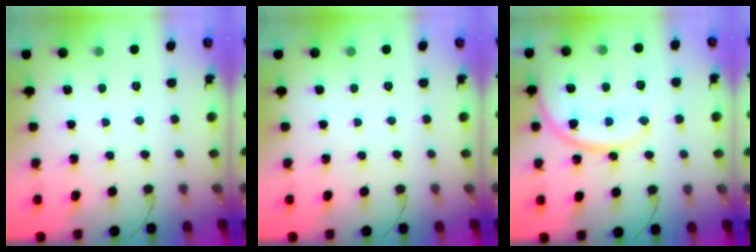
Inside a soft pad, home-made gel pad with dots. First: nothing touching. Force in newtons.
{"total": 0.0}
{"total": 14.3, "press": 14.3, "slide": 1.1}